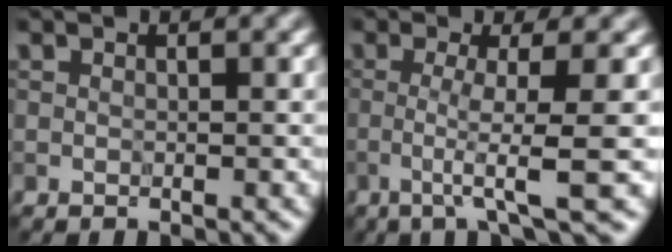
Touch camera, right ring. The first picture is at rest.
{"total": 5.3, "force": [-1.1, 0.5, 5.1], "torque": [-0.083, -0.002, -0.026]}